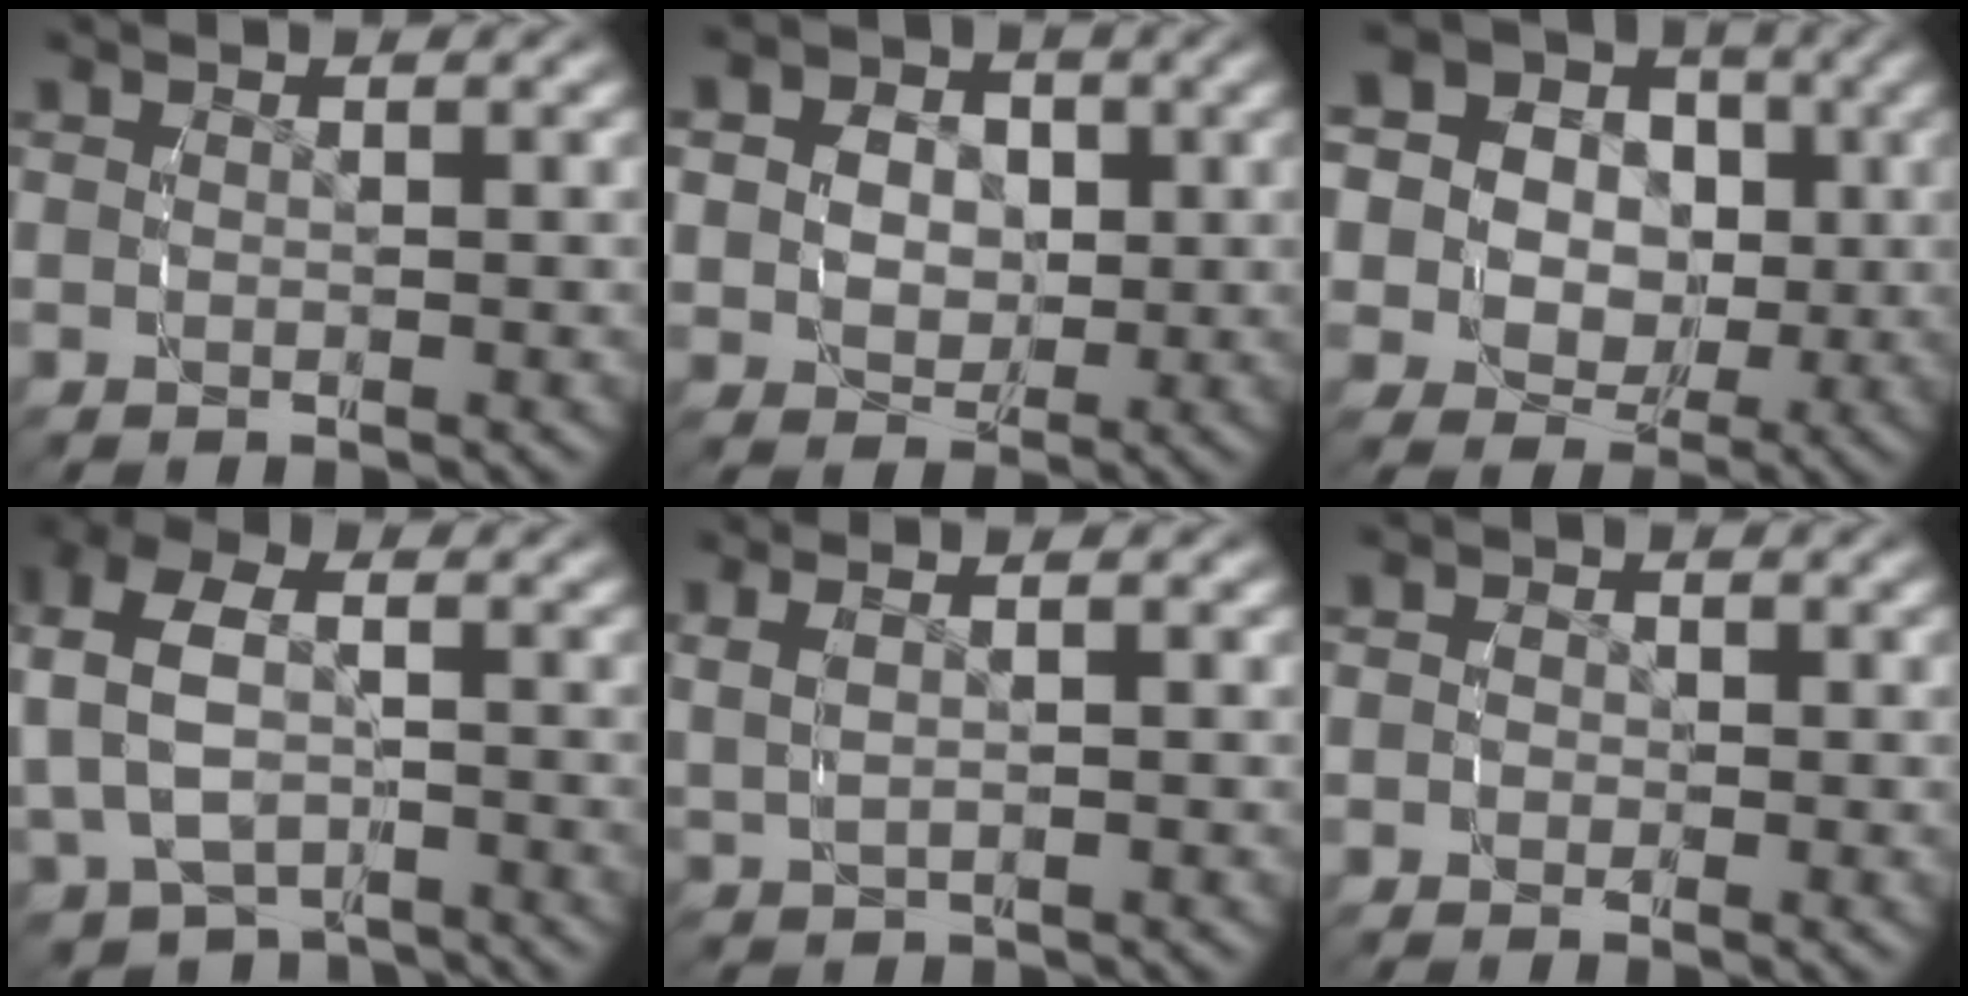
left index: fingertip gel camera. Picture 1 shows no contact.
{"total": 6.9, "force": [0.5, 6.0, 3.4], "torque": [-0.075, -0.024, 0.015]}
{"total": 17.6, "force": [1.1, 15.7, 7.9], "torque": [-0.204, -0.039, -0.001]}
{"total": 7.2, "force": [-1.3, 5.4, 4.6], "torque": [-0.108, -0.020, -0.012]}
{"total": 3.3, "force": [1.3, 1.6, 2.6], "torque": [-0.049, 0.012, 0.024]}
{"total": 1.6, "force": [-0.4, 1.5, 0.3], "torque": [-0.005, -0.001, -0.013]}